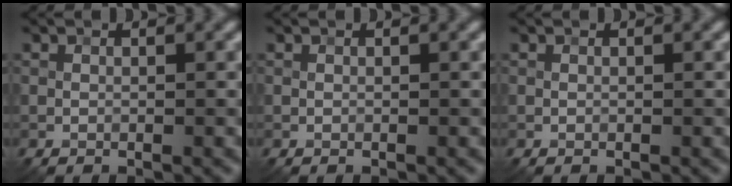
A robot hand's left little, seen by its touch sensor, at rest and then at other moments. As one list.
[{"total": 0.0}, {"total": 0.0}]